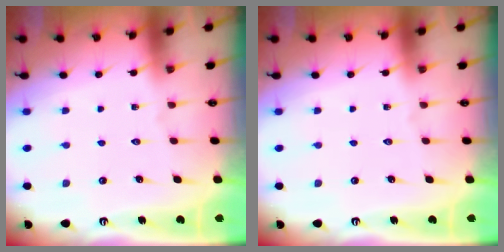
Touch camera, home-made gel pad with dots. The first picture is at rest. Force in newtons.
{"total": 0.0}